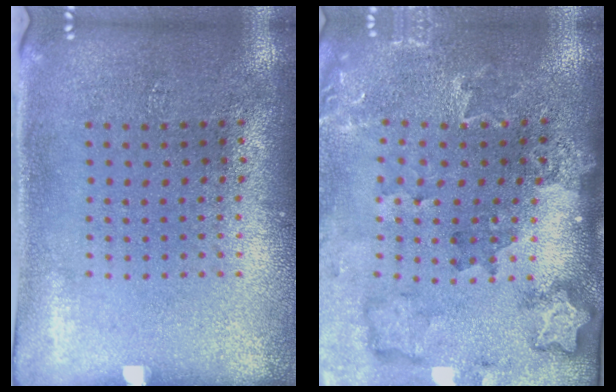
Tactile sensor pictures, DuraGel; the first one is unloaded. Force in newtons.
{"total": 2.0, "press": 1.9, "slide": 0.4}